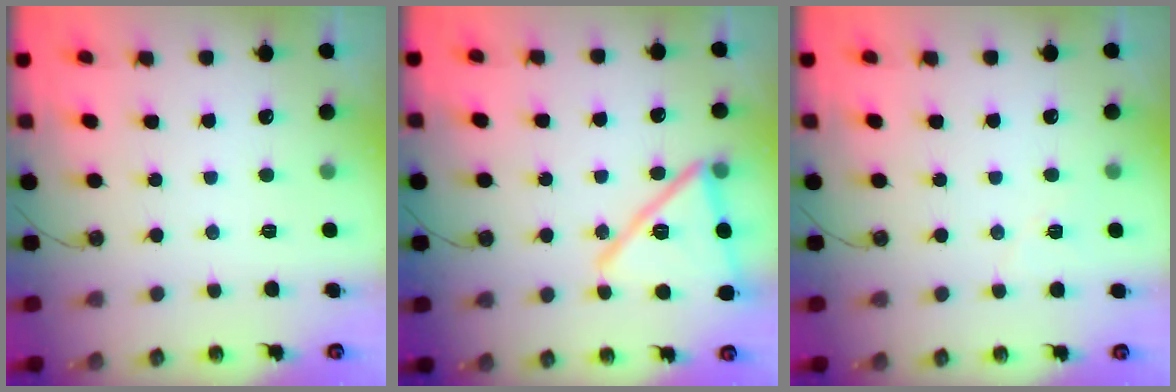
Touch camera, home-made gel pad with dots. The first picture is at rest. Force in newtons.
{"total": 17.3, "press": 16.8, "slide": 4.0}
{"total": 4.9, "press": 4.7, "slide": 1.1}